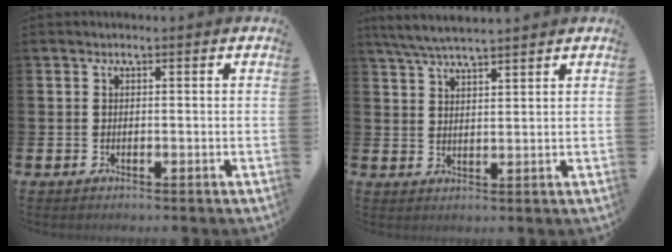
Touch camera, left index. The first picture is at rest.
{"total": 5.0, "force": [4.7, 0.3, 1.8], "torque": [-0.050, -0.012, 0.086]}